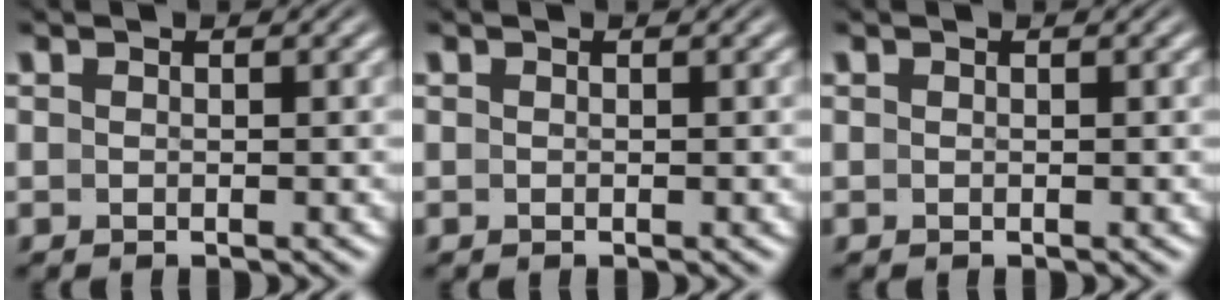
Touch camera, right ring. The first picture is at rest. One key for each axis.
{"total": 0.0}
{"total": 0.0}